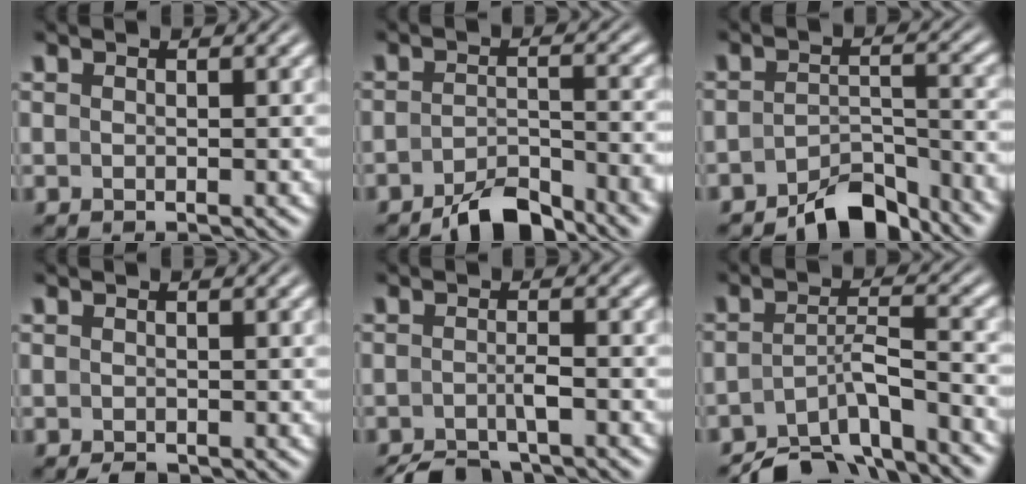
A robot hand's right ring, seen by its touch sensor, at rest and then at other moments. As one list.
[{"total": 4.4, "force": [-3.9, 0.8, 1.9], "torque": [-0.024, -0.006, -0.067]}, {"total": 5.6, "force": [-5.1, 1.2, 1.9], "torque": [-0.023, -0.009, -0.081]}, {"total": 0.8, "force": [-0.8, 0.0, 0.2], "torque": [-0.003, -0.009, -0.009]}, {"total": 3.9, "force": [-3.6, 0.7, 1.2], "torque": [-0.019, -0.016, -0.052]}, {"total": 7.6, "force": [-6.2, 2.5, 3.5], "torque": [-0.064, -0.031, -0.089]}]